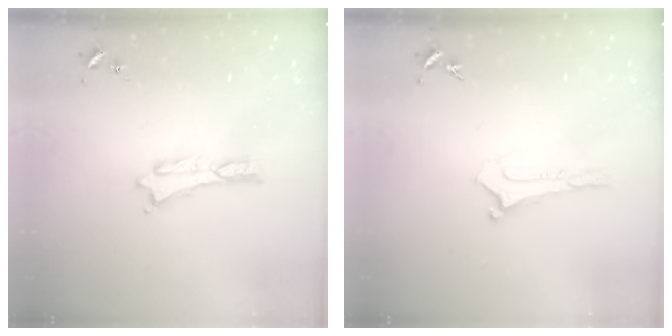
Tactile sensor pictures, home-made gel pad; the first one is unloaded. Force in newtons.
{"total": 0.0}